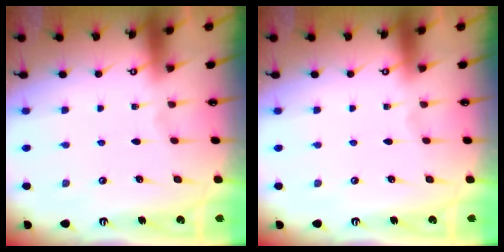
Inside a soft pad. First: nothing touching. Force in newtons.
{"total": 0.0}